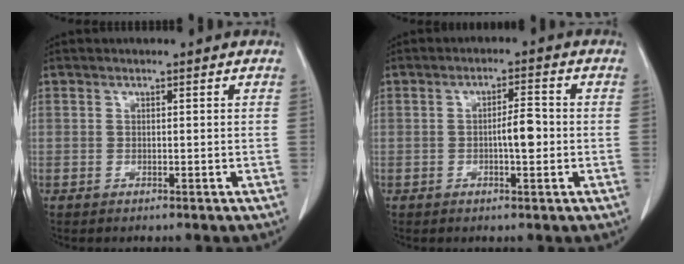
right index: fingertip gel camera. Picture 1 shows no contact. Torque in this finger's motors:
{"motor_torque": [0.52, -0.11, 0.14, 0.07]}